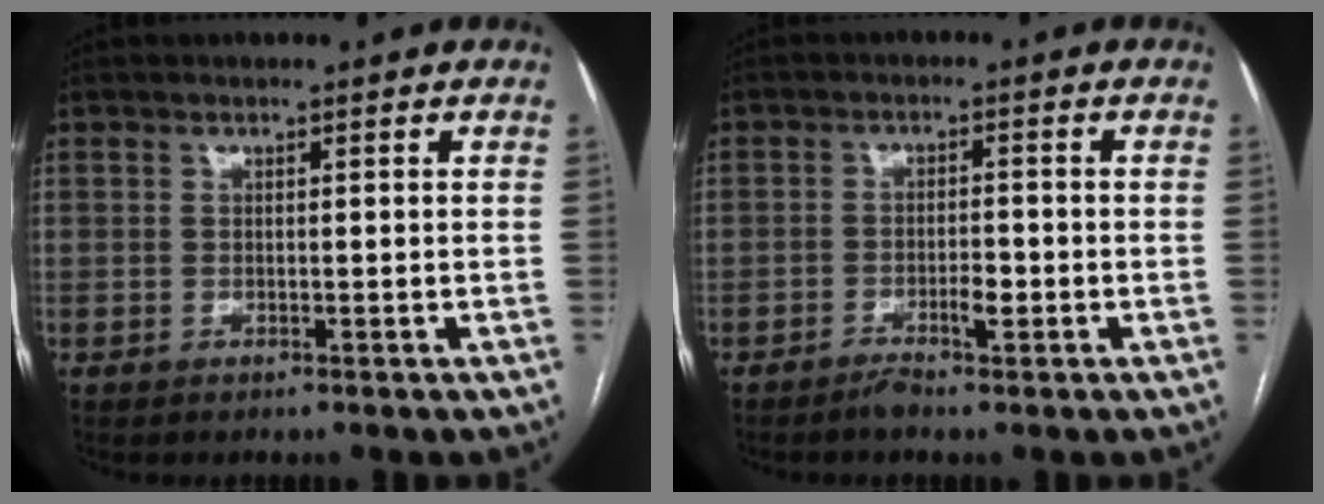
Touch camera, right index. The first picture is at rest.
{"total": 3.0, "force": [-1.7, 0.6, 2.4], "torque": [-0.039, 0.002, -0.029]}